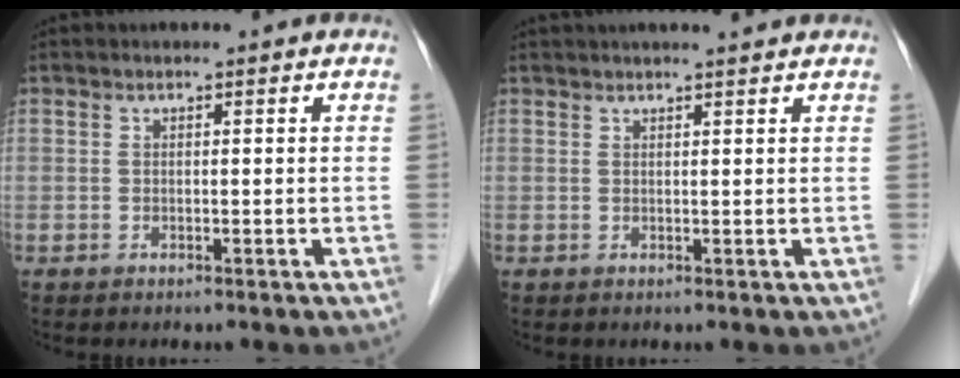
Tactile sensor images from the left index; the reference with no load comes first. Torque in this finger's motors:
{"motor_torque": [0.43, -0.63, 0.07, 0.01]}